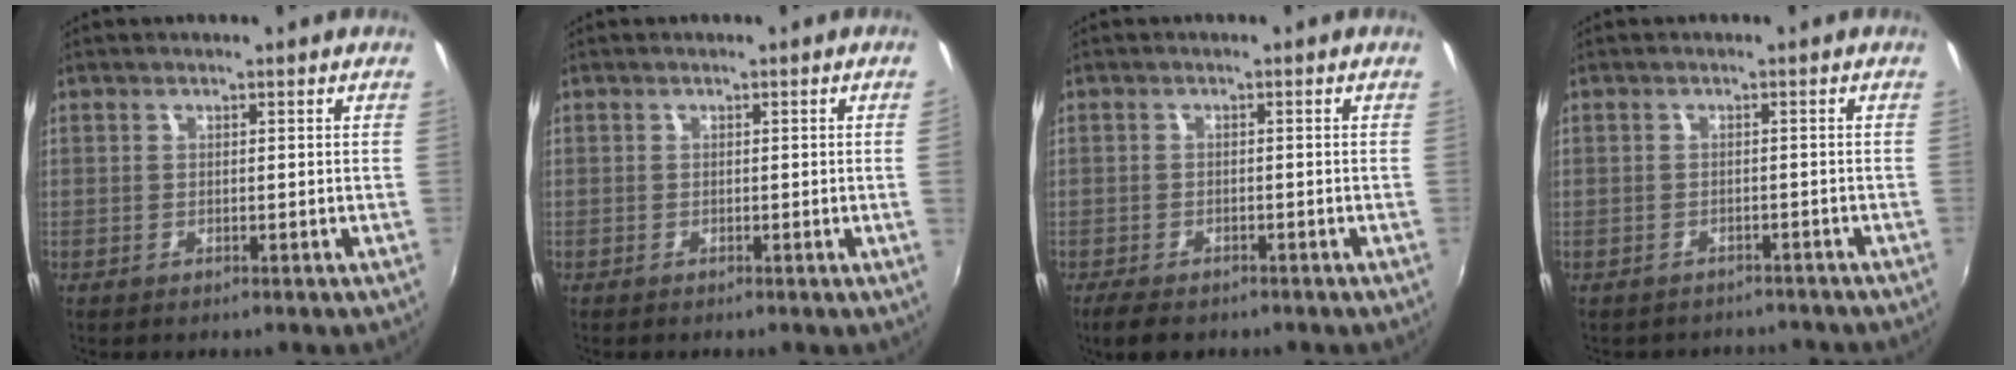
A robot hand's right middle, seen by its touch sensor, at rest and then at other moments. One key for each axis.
{"total": 1.3, "fx": 0.1, "fy": -0.8, "fz": 1.0, "tx": -0.008, "ty": -0.011, "tz": 0.003}
{"total": 4.9, "fx": -3.8, "fy": 2.0, "fz": 2.5, "tx": -0.062, "ty": -0.018, "tz": -0.065}
{"total": 4.5, "fx": -3.7, "fy": 2.5, "fz": 0.5, "tx": -0.010, "ty": 0.007, "tz": -0.050}